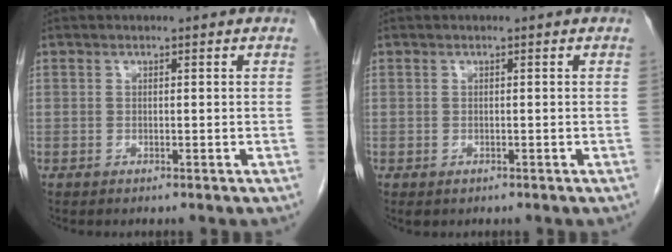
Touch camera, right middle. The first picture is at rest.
{"total": 0.6, "force": [-0.3, 0.5, 0.3], "torque": [-0.006, 0.001, 0.001]}